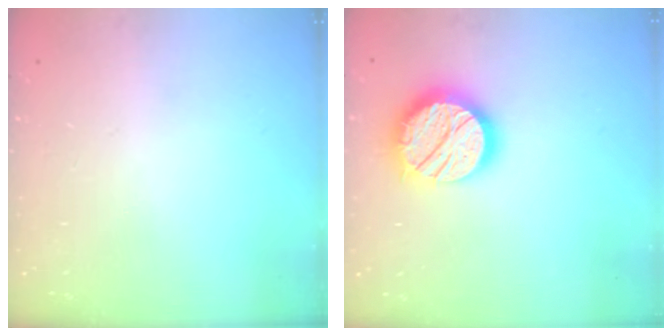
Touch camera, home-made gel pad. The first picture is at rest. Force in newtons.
{"total": 18.2, "press": 18.2, "slide": 1.1}